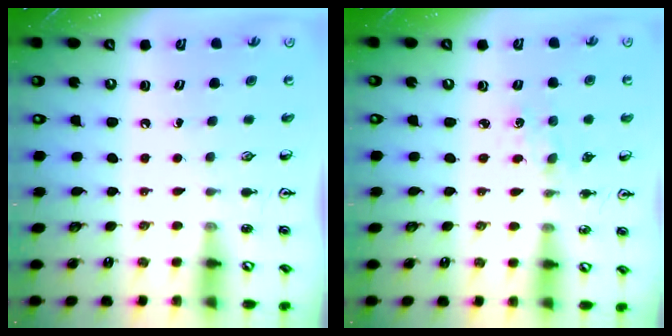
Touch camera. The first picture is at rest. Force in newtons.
{"total": 2.2, "press": 2.2, "slide": 0.2}